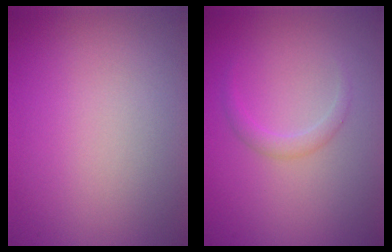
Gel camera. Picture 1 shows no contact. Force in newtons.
{"total": 1.2, "press": 1.2, "slide": 0.0}